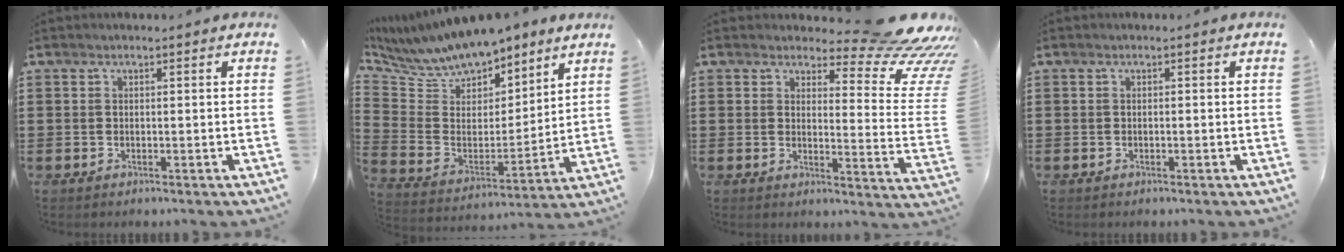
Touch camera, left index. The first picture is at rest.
{"total": 9.1, "force": [8.6, 2.8, 1.2], "torque": [-0.075, -0.056, 0.155]}
{"total": 10.6, "force": [8.4, 1.9, 6.3], "torque": [-0.094, -0.065, 0.143]}
{"total": 0.0}